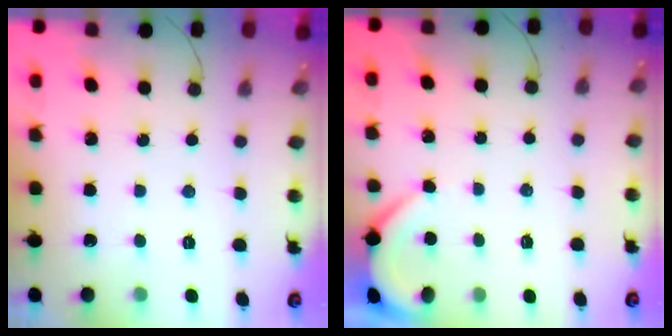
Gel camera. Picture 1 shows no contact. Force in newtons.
{"total": 2.7, "press": 2.7, "slide": 0.3}